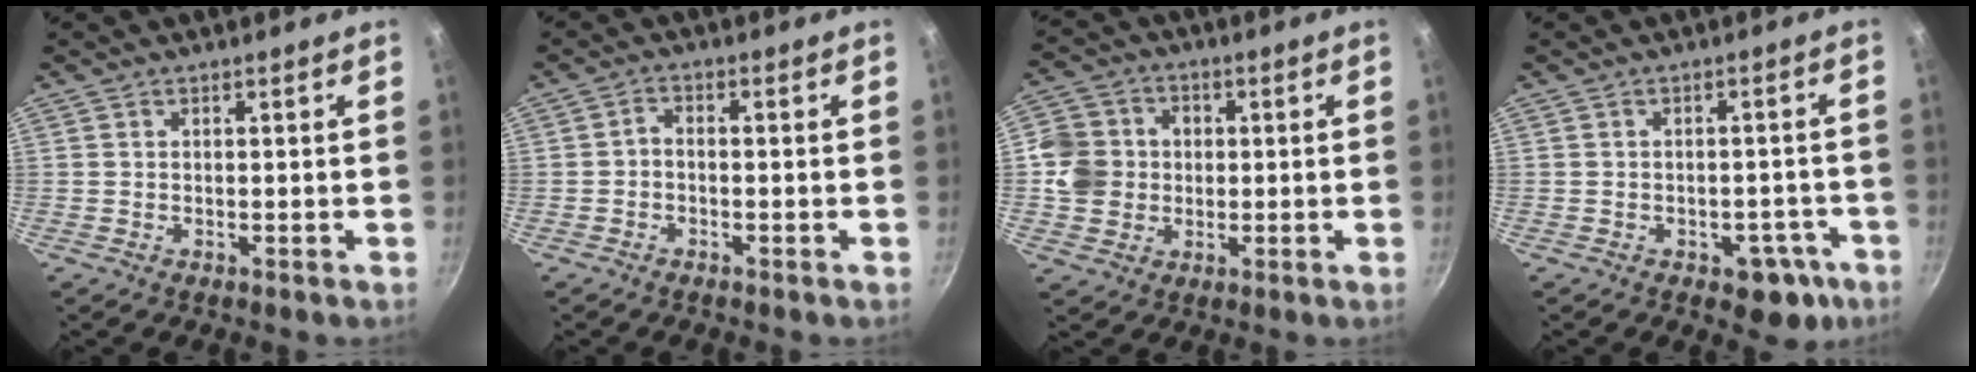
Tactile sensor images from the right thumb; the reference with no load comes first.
{"total": 2.0, "force": [-0.6, 1.2, 1.5], "torque": [-0.022, 0.012, -0.018]}
{"total": 10.3, "force": [-0.1, 9.3, 4.4], "torque": [-0.069, 0.021, -0.005]}
{"total": 6.4, "force": [-3.6, 3.7, 3.8], "torque": [-0.018, 0.027, -0.040]}